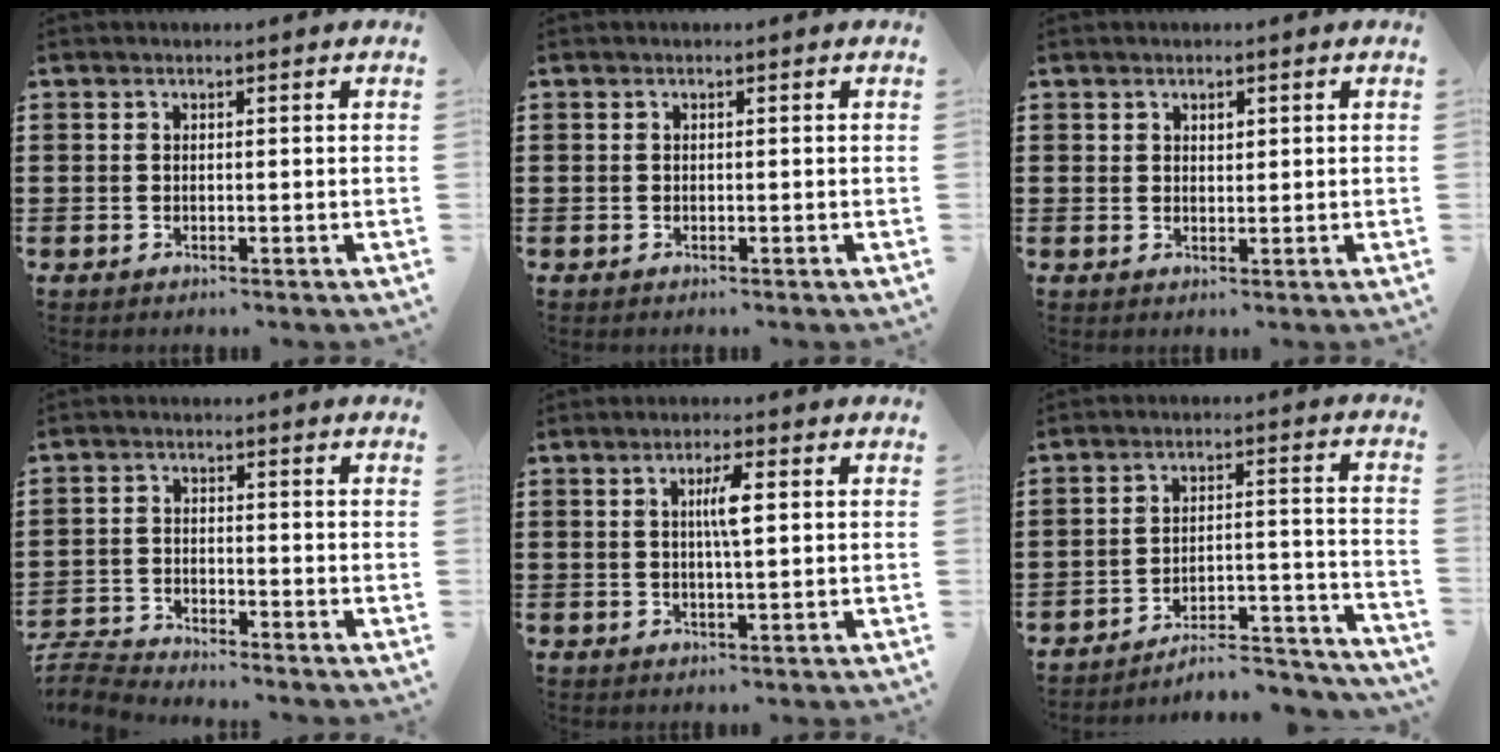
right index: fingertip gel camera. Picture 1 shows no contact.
{"total": 0.0}
{"total": 1.2, "force": [0.9, 0.8, 0.4], "torque": [-0.009, 0.004, 0.016]}
{"total": 3.8, "force": [-3.8, 0.2, 0.2], "torque": [-0.022, -0.004, -0.086]}
{"total": 3.9, "force": [0.7, 0.7, 3.8], "torque": [-0.075, 0.005, 0.009]}
{"total": 6.2, "force": [-5.9, 0.7, 1.9], "torque": [-0.027, 0.002, -0.117]}